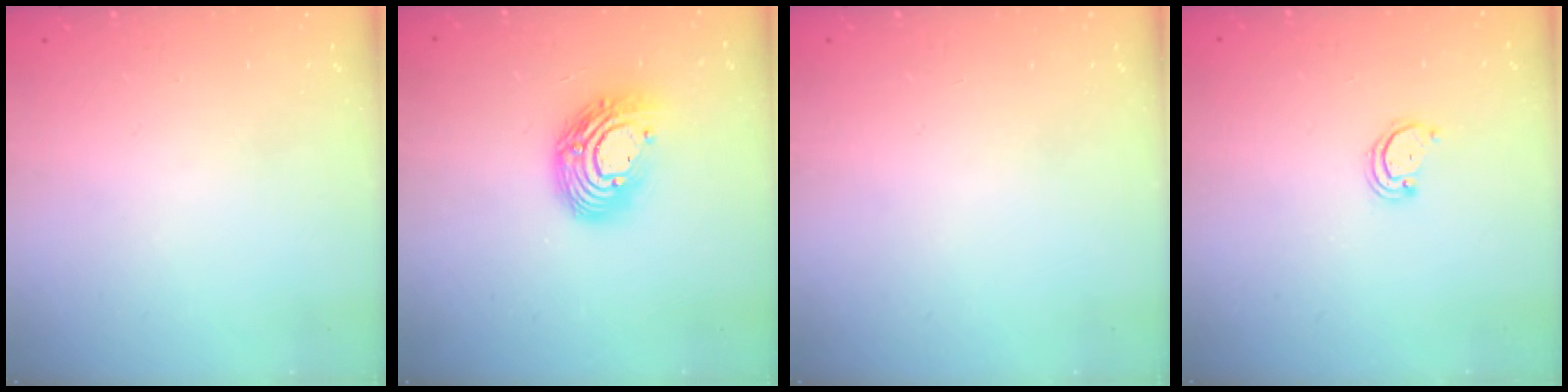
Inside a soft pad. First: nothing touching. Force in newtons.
{"total": 13.4, "press": 13.4, "slide": 1.0}
{"total": 0.0}
{"total": 2.2, "press": 2.2, "slide": 0.2}